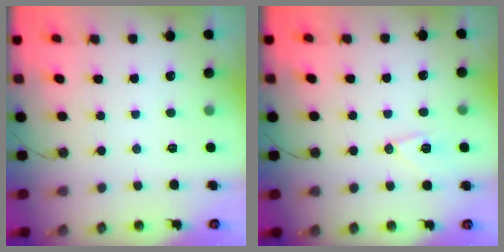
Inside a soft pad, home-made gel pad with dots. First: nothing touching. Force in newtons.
{"total": 9.5, "press": 9.5, "slide": 0.7}